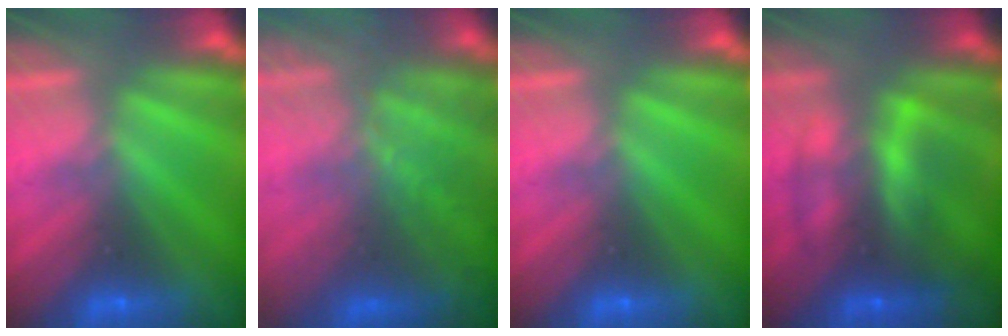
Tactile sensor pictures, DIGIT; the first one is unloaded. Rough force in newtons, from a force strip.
{"total": 7.1}
{"total": 0.0}
{"total": 5.9}